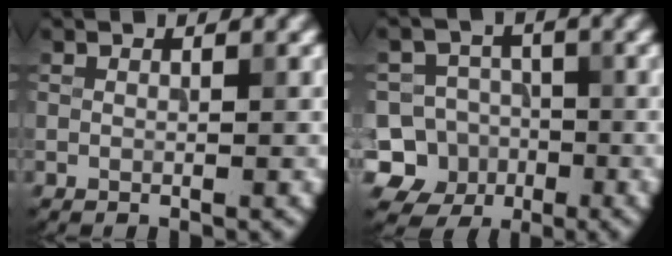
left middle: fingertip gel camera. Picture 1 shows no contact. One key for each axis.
{"total": 10.6, "fx": -4.3, "fy": 9.5, "fz": 1.8, "tx": -0.030, "ty": -0.008, "tz": -0.091}